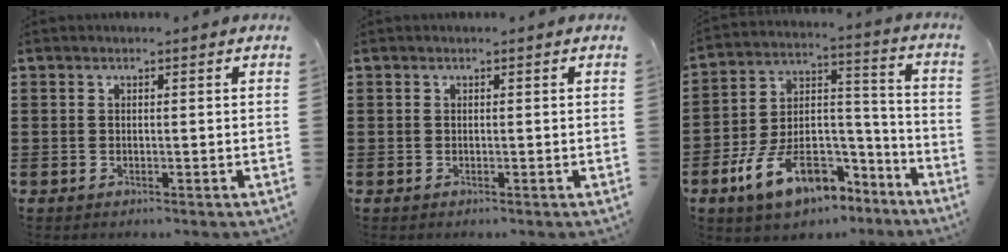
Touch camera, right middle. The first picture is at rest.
{"total": 0.0}
{"total": 11.1, "force": [-6.7, 5.9, 6.7], "torque": [-0.136, 0.028, -0.121]}